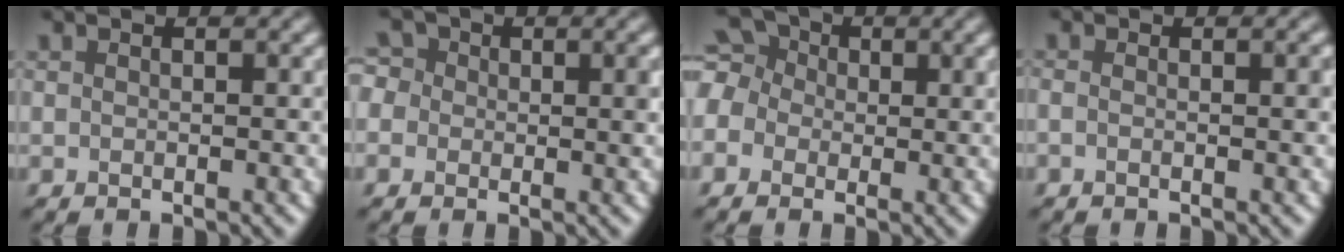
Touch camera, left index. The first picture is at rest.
{"total": 4.0, "force": [0.9, 3.2, 2.2], "torque": [-0.027, 0.018, -0.015]}
{"total": 5.8, "force": [1.0, 4.8, 3.0], "torque": [-0.069, 0.030, -0.017]}
{"total": 1.5, "force": [-0.3, 0.5, 1.3], "torque": [-0.018, -0.003, -0.015]}